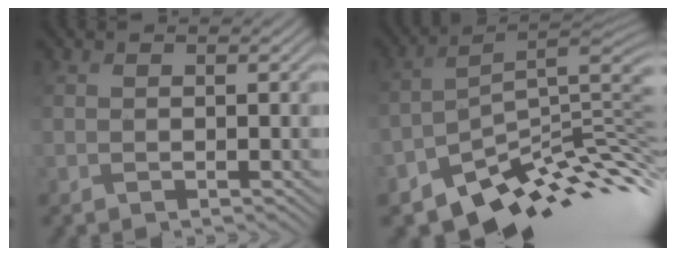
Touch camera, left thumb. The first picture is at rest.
{"total": 10.8, "force": [-6.9, 3.5, 7.6], "torque": [-0.122, -0.002, -0.108]}